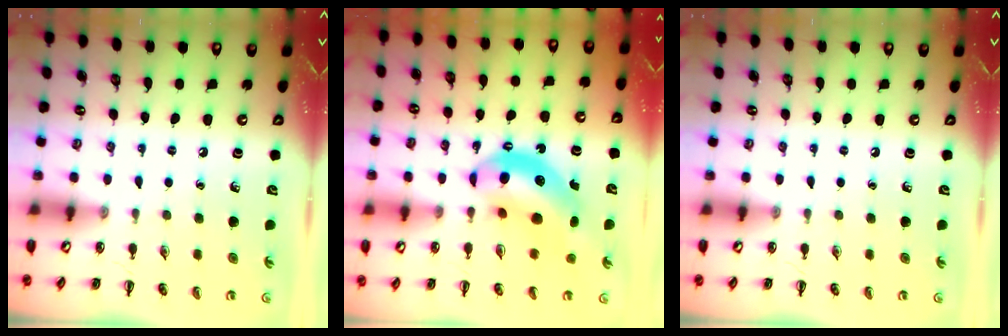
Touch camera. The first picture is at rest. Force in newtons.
{"total": 12.6, "press": 12.1, "slide": 3.4}
{"total": 0.0}